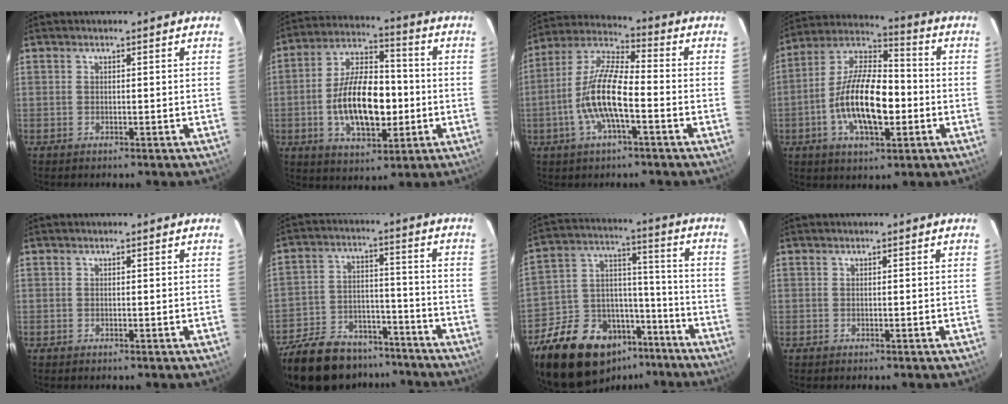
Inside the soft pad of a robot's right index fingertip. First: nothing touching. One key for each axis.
{"total": 16.0, "fx": -2.6, "fy": 8.0, "fz": 13.6, "tx": -0.256, "ty": 0.011, "tz": -0.037}
{"total": 12.6, "fx": -3.7, "fy": 3.4, "fz": 11.5, "tx": -0.237, "ty": 0.001, "tz": -0.074}
{"total": 16.6, "fx": -3.7, "fy": 7.1, "fz": 14.5, "tx": -0.276, "ty": 0.004, "tz": -0.068}
{"total": 0.0}
{"total": 23.1, "fx": -18.3, "fy": 10.2, "fz": 9.6, "tx": -0.221, "ty": 0.009, "tz": -0.271}
{"total": 22.0, "fx": -15.3, "fy": 12.2, "fz": 10.1, "tx": -0.220, "ty": 0.045, "tz": -0.225}
{"total": 0.0}